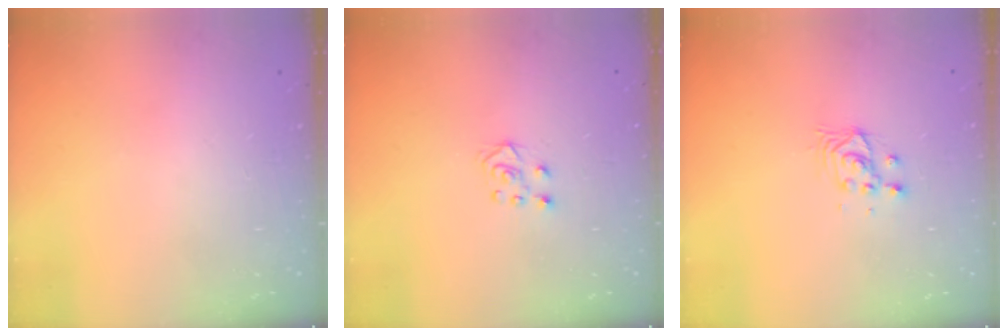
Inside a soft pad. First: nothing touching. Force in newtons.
{"total": 5.2, "press": 5.2, "slide": 0.4}
{"total": 3.8, "press": 3.8, "slide": 0.3}